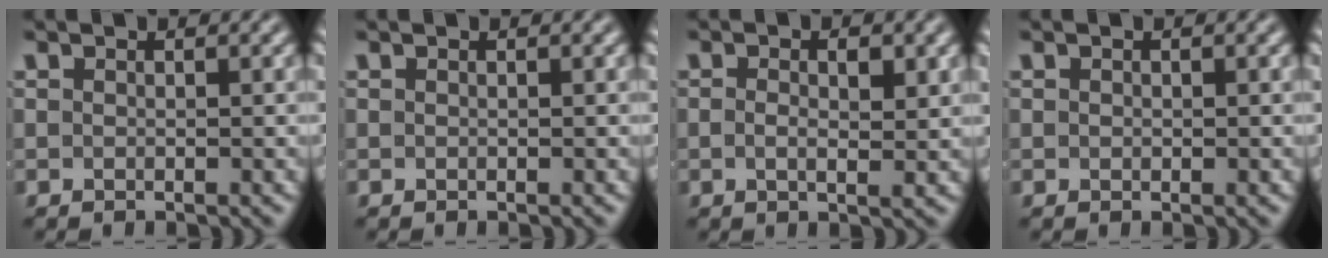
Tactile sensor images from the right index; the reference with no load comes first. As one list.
[{"total": 0.0}, {"total": 1.9, "force": [-0.1, 0.2, 1.9], "torque": [-0.024, -0.009, 0.003]}, {"total": 0.0}]